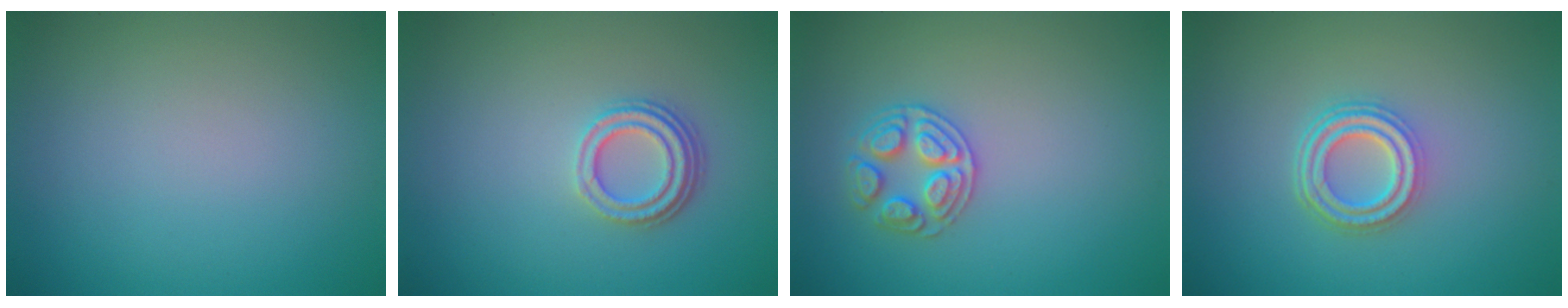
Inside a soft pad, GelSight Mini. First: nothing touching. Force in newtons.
{"total": 3.1, "press": 2.4, "slide": 2.0}
{"total": 2.7, "press": 2.7, "slide": 0.3}
{"total": 4.1, "press": 3.1, "slide": 2.6}